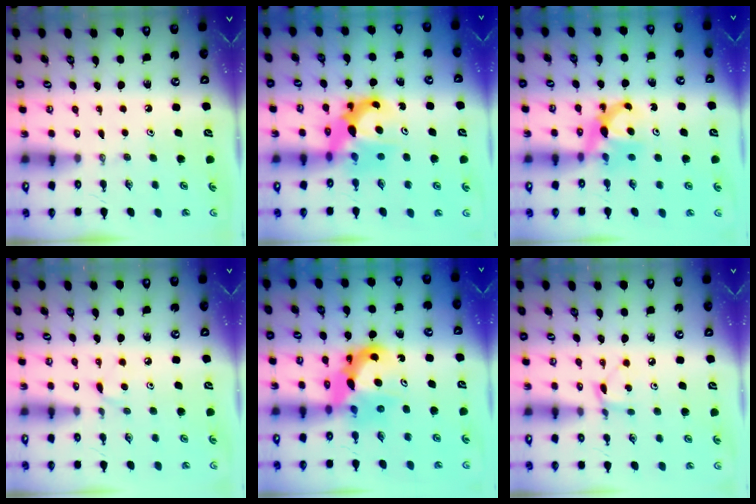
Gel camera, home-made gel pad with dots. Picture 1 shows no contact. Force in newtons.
{"total": 8.6, "press": 8.5, "slide": 0.5}
{"total": 6.5, "press": 6.5, "slide": 0.4}
{"total": 4.0, "press": 4.0, "slide": 0.5}
{"total": 10.7, "press": 10.7, "slide": 0.4}
{"total": 4.7, "press": 4.7, "slide": 0.4}